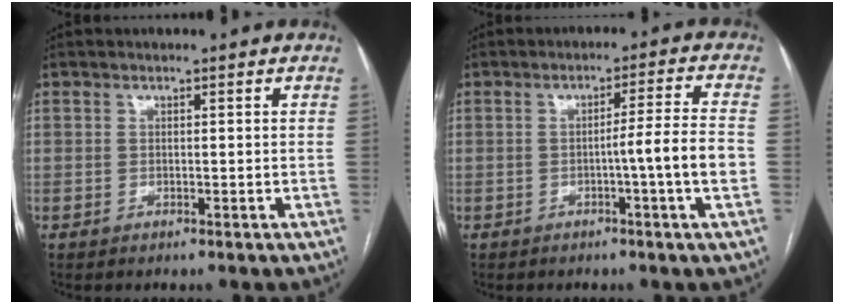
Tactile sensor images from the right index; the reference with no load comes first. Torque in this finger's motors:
{"motor_torque": [0.95, -0.19, 0.53, 0.11]}